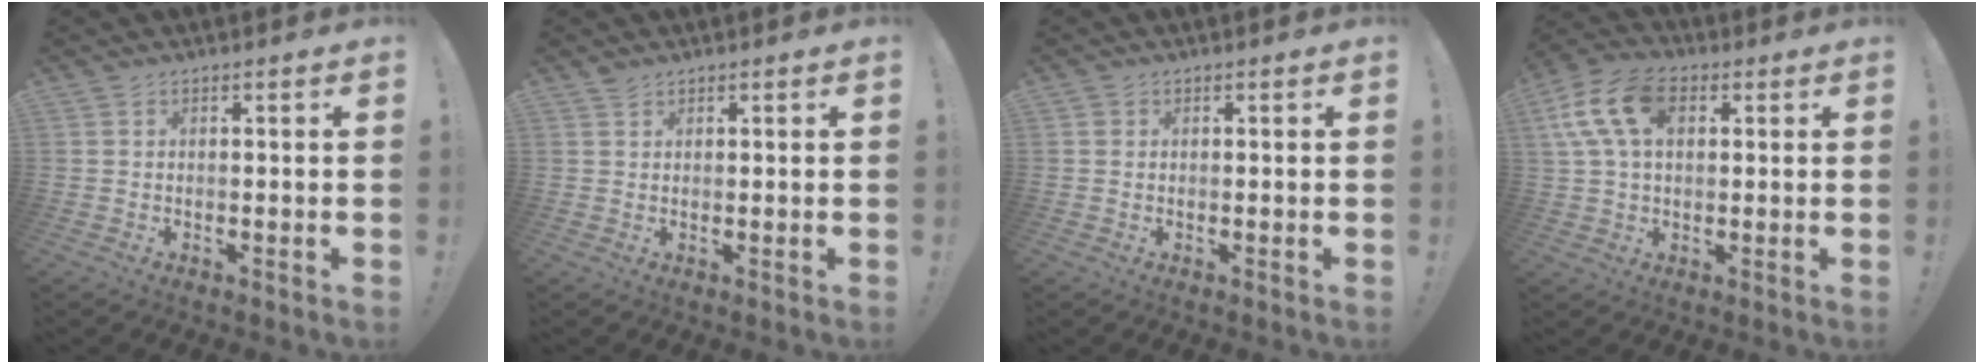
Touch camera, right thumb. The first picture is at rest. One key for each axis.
{"total": 1.4, "fx": 1.3, "fy": 0.5, "fz": 0.3, "tx": -0.002, "ty": -0.002, "tz": 0.023}
{"total": 0.9, "fx": 0.4, "fy": 0.7, "fz": 0.2, "tx": 0.003, "ty": -0.001, "tz": 0.007}
{"total": 14.7, "fx": 4.3, "fy": 9.1, "fz": 10.7, "tx": -0.211, "ty": 0.000, "tz": 0.080}